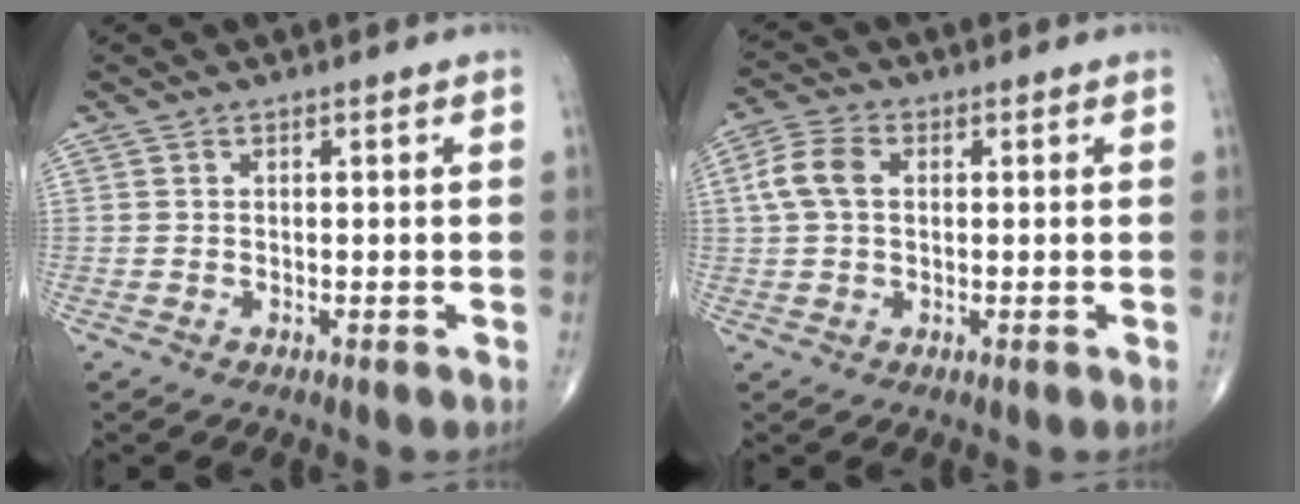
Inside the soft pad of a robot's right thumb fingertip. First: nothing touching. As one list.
[{"total": 6.1, "force": [1.0, 4.1, 4.5], "torque": [-0.101, 0.017, 0.015]}]